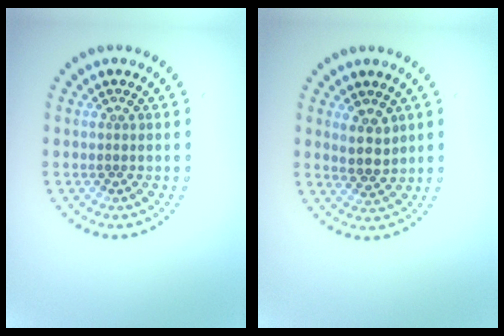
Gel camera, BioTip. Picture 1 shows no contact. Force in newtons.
{"total": 2.6, "press": 2.3, "slide": 1.2}